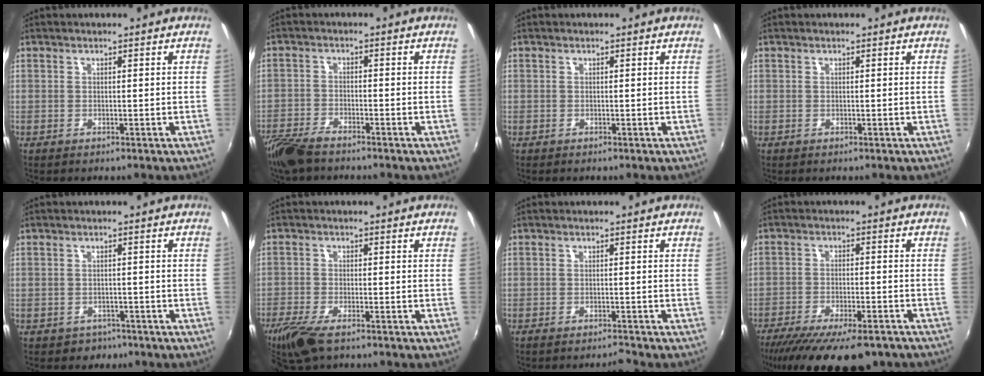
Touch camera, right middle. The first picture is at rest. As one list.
[{"total": 7.5, "force": [-6.1, 2.2, 3.7], "torque": [-0.099, -0.023, -0.121]}, {"total": 0.7, "force": [-0.3, 0.6, -0.1], "torque": [0.001, 0.002, -0.003]}, {"total": 0.0}, {"total": 2.9, "force": [-1.9, 2.1, 0.2], "torque": [-0.012, -0.003, -0.026]}, {"total": 7.7, "force": [-5.7, 2.1, 4.8], "torque": [-0.123, -0.026, -0.111]}, {"total": 2.0, "force": [-2.0, 0.0, 0.4], "torque": [-0.017, -0.009, -0.038]}, {"total": 17.5, "force": [-13.5, 4.9, 10.0], "torque": [-0.196, -0.048, -0.201]}]